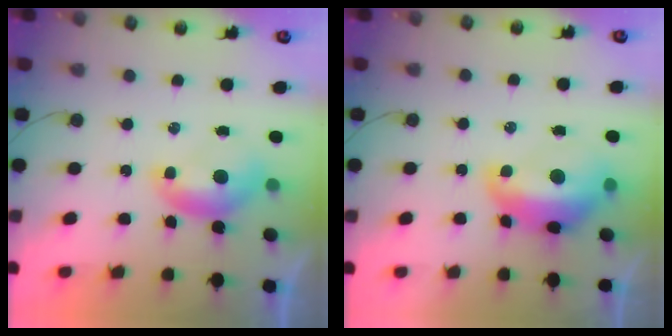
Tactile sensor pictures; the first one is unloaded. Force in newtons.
{"total": 5.6, "press": 5.5, "slide": 1.1}